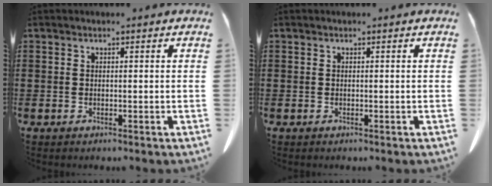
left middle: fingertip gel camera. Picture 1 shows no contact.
{"total": 0.0}